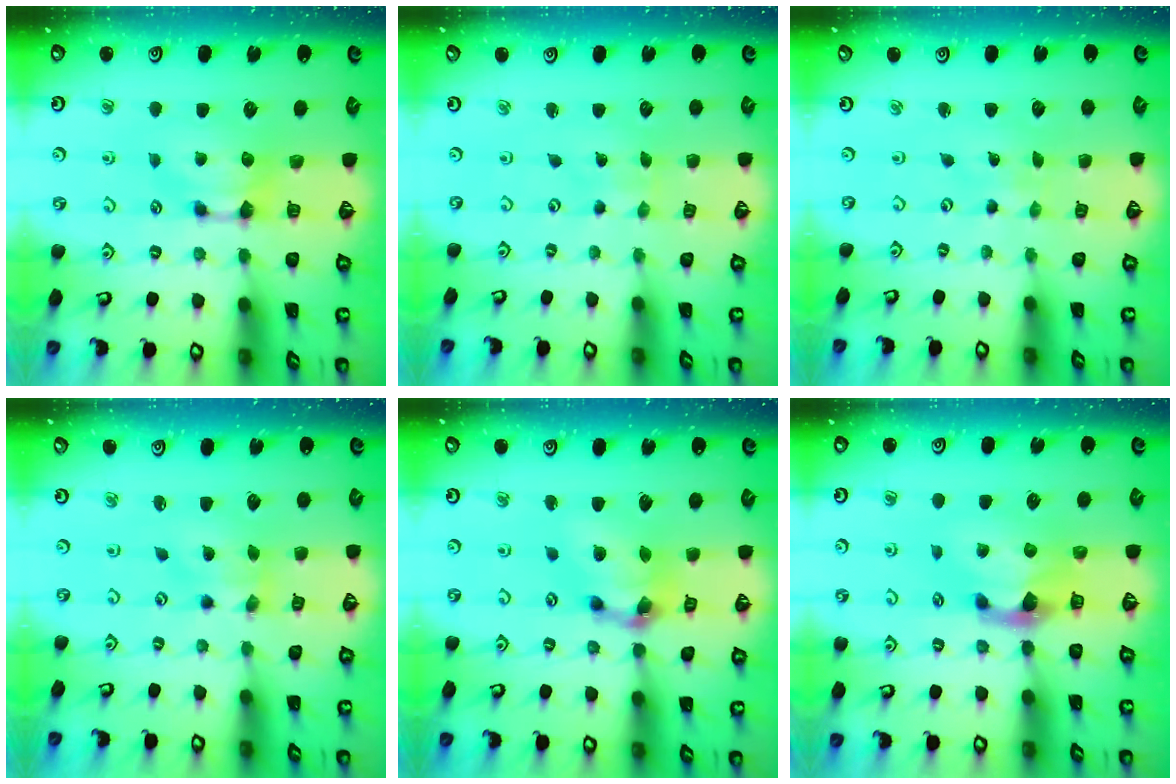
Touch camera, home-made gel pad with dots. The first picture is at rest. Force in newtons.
{"total": 5.4, "press": 5.4, "slide": 0.2}
{"total": 6.1, "press": 6.1, "slide": 0.3}
{"total": 1.0, "press": 0.2, "slide": 0.9}
{"total": 6.9, "press": 6.6, "slide": 2.2}
{"total": 2.3, "press": 2.1, "slide": 0.8}